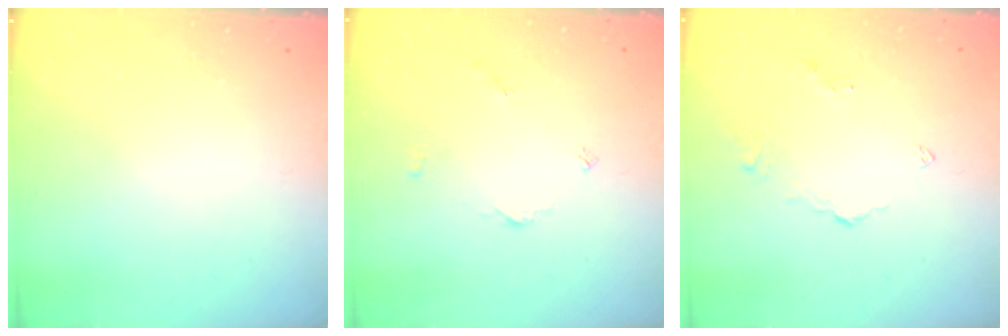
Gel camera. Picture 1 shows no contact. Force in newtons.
{"total": 3.6, "press": 3.6, "slide": 0.4}
{"total": 2.6, "press": 2.6, "slide": 0.5}